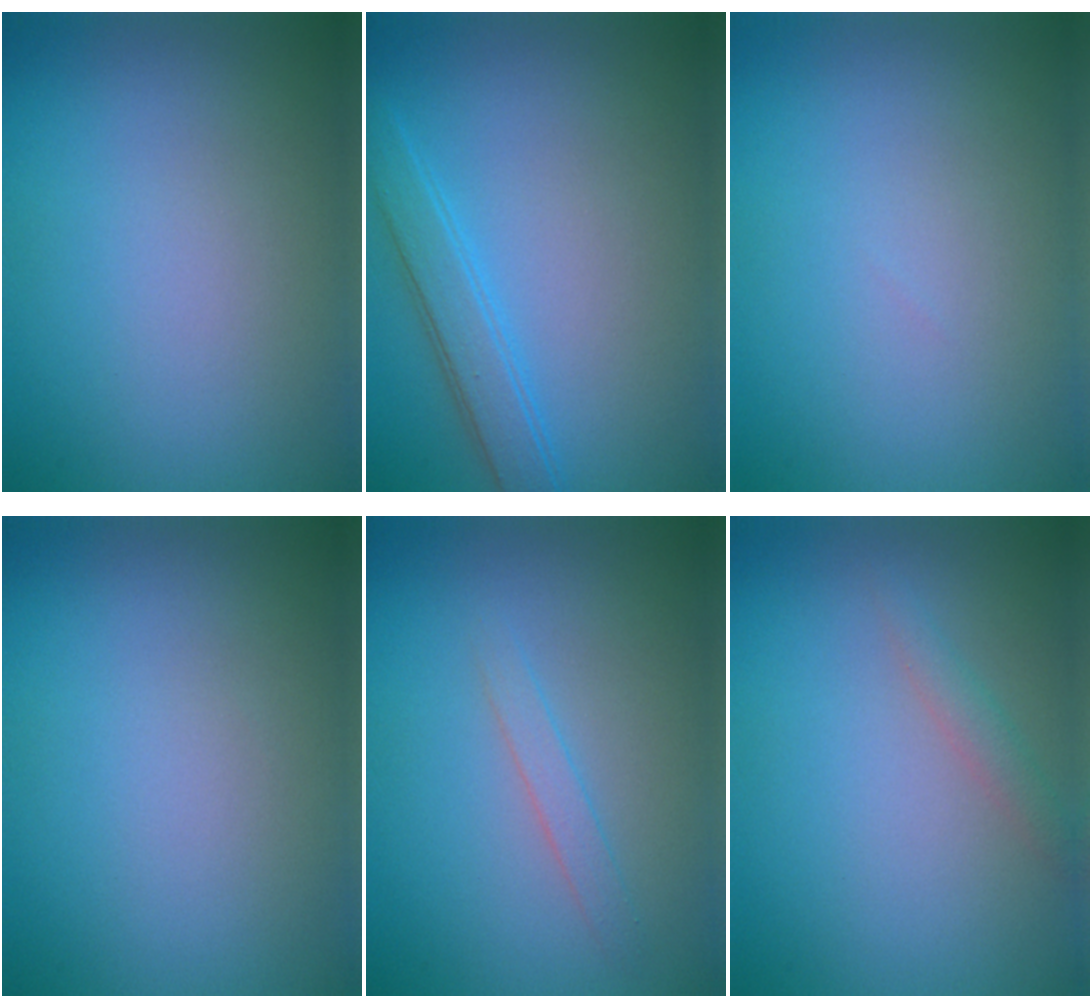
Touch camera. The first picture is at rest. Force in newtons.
{"total": 3.0, "press": 3.0, "slide": 0.0}
{"total": 0.0}
{"total": 0.0}
{"total": 1.3, "press": 1.3, "slide": 0.1}
{"total": 1.3, "press": 1.3, "slide": 0.1}